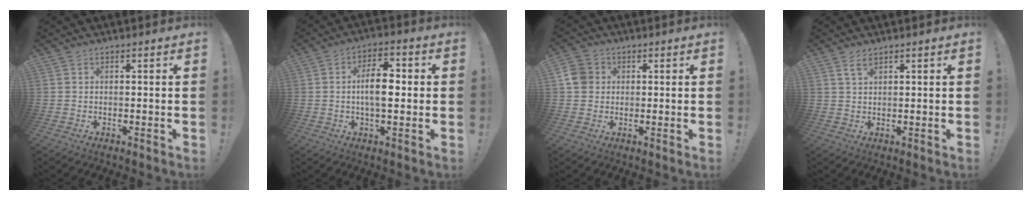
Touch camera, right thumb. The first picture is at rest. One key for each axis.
{"total": 9.5, "fx": 0.0, "fy": 4.7, "fz": 8.2, "tx": -0.139, "ty": 0.005, "tz": -0.006}
{"total": 5.8, "fx": 1.1, "fy": 5.4, "fz": 2.1, "tx": -0.031, "ty": 0.007, "tz": 0.021}
{"total": 2.7, "fx": 1.7, "fy": 0.7, "fz": 2.0, "tx": -0.042, "ty": -0.002, "tz": 0.031}